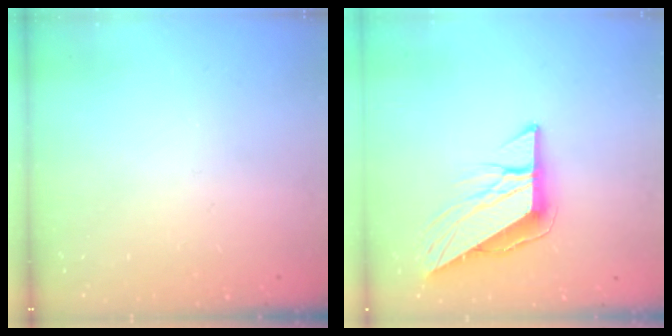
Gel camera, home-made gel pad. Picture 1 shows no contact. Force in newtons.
{"total": 9.9, "press": 9.9, "slide": 0.9}